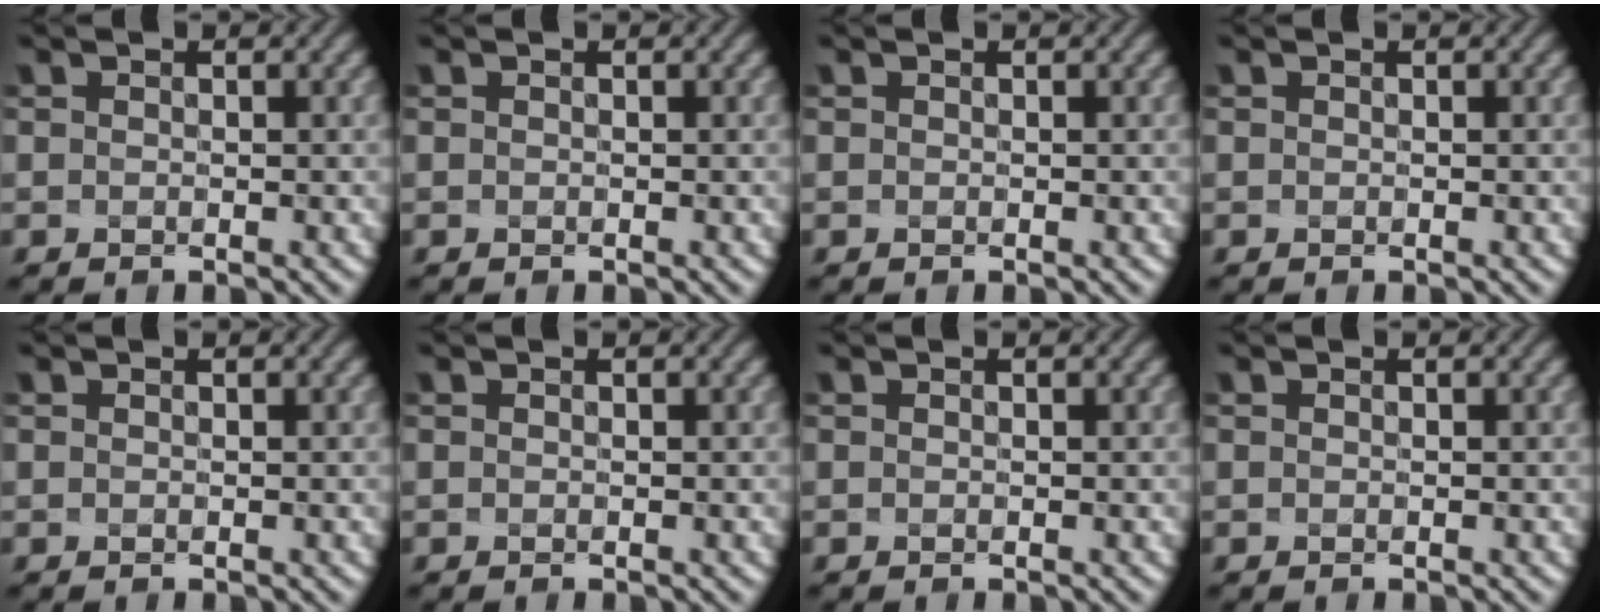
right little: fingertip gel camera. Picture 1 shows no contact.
{"total": 0.0}
{"total": 0.0}
{"total": 0.0}
{"total": 0.0}
{"total": 0.0}
{"total": 0.0}
{"total": 0.0}